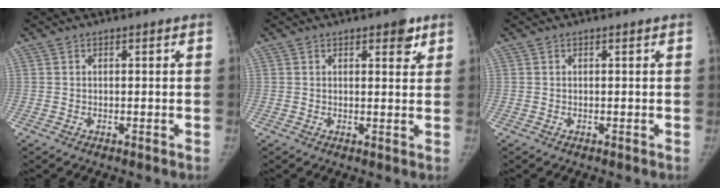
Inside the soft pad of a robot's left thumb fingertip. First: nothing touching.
{"total": 3.8, "force": [2.2, 1.7, 2.5], "torque": [-0.016, -0.009, 0.024]}
{"total": 0.0}